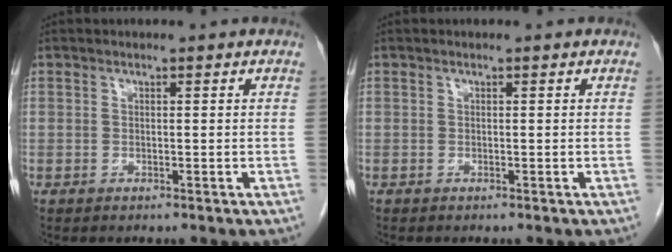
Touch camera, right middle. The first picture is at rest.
{"total": 0.0}